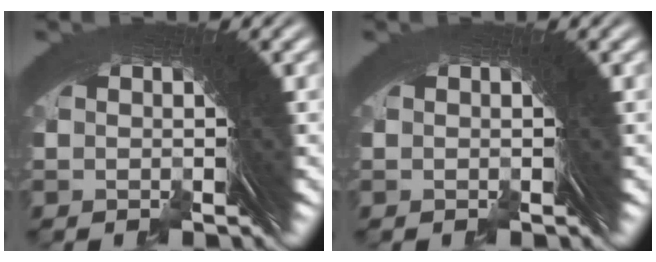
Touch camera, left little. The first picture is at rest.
{"total": 0.0}